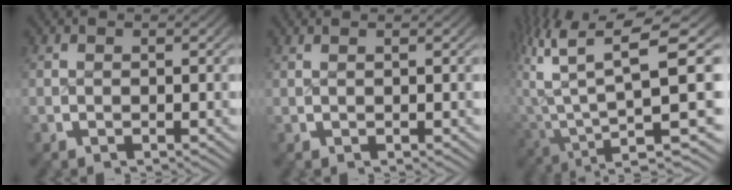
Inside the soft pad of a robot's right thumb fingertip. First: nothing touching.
{"total": 0.8, "force": [0.5, -0.3, 0.6], "torque": [-0.010, 0.004, 0.010]}
{"total": 13.2, "force": [-0.3, 6.5, 11.4], "torque": [-0.199, -0.023, 0.012]}